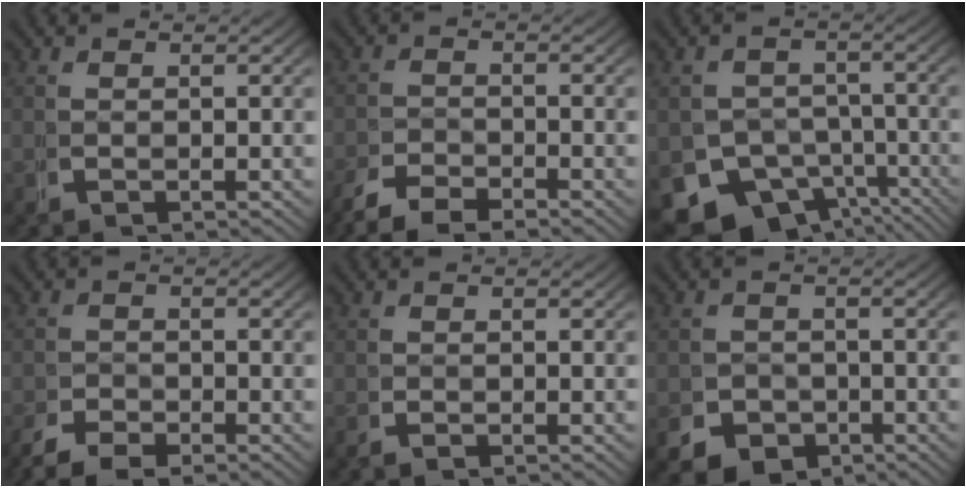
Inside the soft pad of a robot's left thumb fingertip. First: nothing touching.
{"total": 3.7, "force": [-3.2, 1.2, 1.4], "torque": [-0.020, -0.013, -0.058]}
{"total": 12.8, "force": [-5.9, 9.6, 6.1], "torque": [-0.118, -0.072, -0.076]}
{"total": 3.1, "force": [-2.5, 1.3, 1.4], "torque": [-0.017, -0.015, -0.044]}
{"total": 0.6, "force": [-0.4, 0.3, 0.3], "torque": [-0.008, -0.007, -0.009]}
{"total": 5.6, "force": [-3.0, 4.1, 2.3], "torque": [-0.032, -0.022, -0.046]}